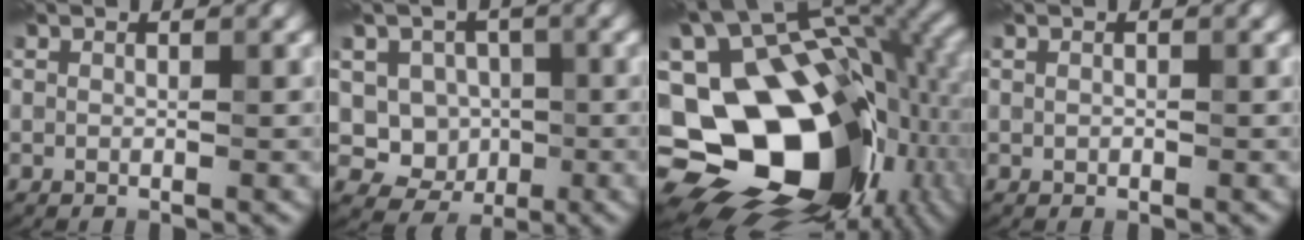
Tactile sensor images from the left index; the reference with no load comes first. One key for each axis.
{"total": 5.5, "fx": -0.2, "fy": 5.0, "fz": 2.3, "tx": -0.019, "ty": 0.005, "tz": -0.025}
{"total": 20.1, "fx": -4.5, "fy": 13.4, "fz": 14.3, "tx": -0.232, "ty": -0.012, "tz": -0.051}
{"total": 0.0}